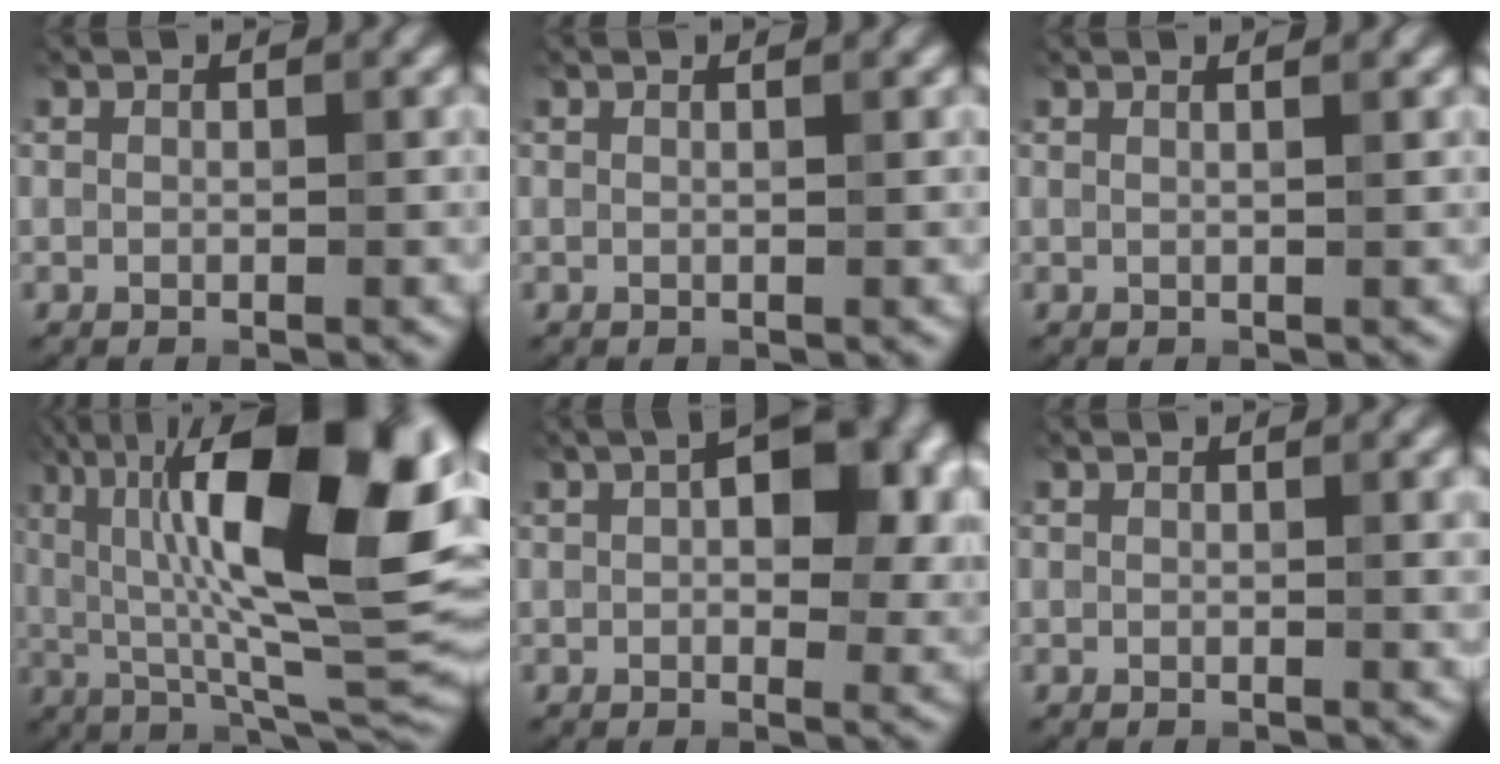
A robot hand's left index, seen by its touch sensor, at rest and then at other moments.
{"total": 1.2, "force": [0.7, 0.5, 0.8], "torque": [-0.005, -0.002, -0.005]}
{"total": 2.5, "force": [1.4, 1.2, 1.8], "torque": [0.001, 0.008, -0.015]}
{"total": 17.9, "force": [4.3, 5.5, 16.4], "torque": [-0.253, 0.013, 0.059]}
{"total": 9.2, "force": [2.7, 4.9, 7.2], "torque": [-0.089, 0.014, 0.029]}
{"total": 1.6, "force": [0.5, 0.5, 1.5], "torque": [-0.018, 0.001, 0.007]}